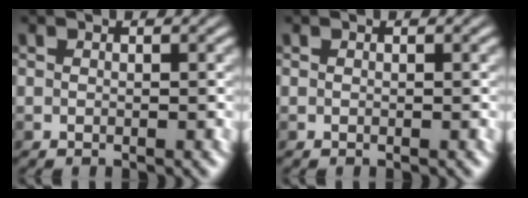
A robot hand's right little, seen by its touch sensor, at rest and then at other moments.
{"total": 0.0}